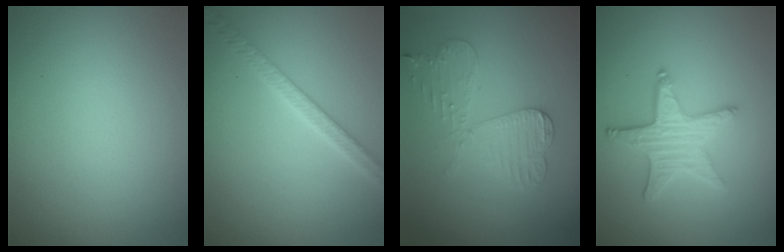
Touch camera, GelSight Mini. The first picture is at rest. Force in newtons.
{"total": 2.9, "press": 2.8, "slide": 0.6}
{"total": 3.7, "press": 3.3, "slide": 1.5}
{"total": 4.3, "press": 3.7, "slide": 2.3}